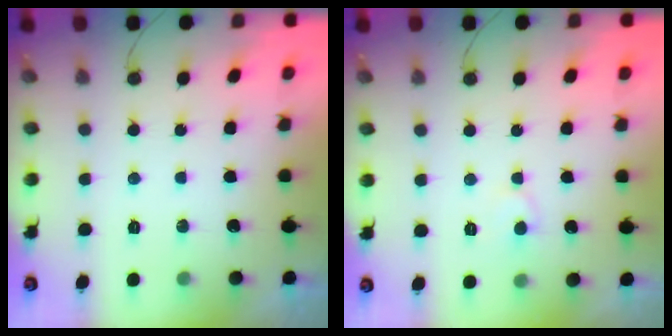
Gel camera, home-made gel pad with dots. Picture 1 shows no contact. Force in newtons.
{"total": 4.6, "press": 4.6, "slide": 0.5}